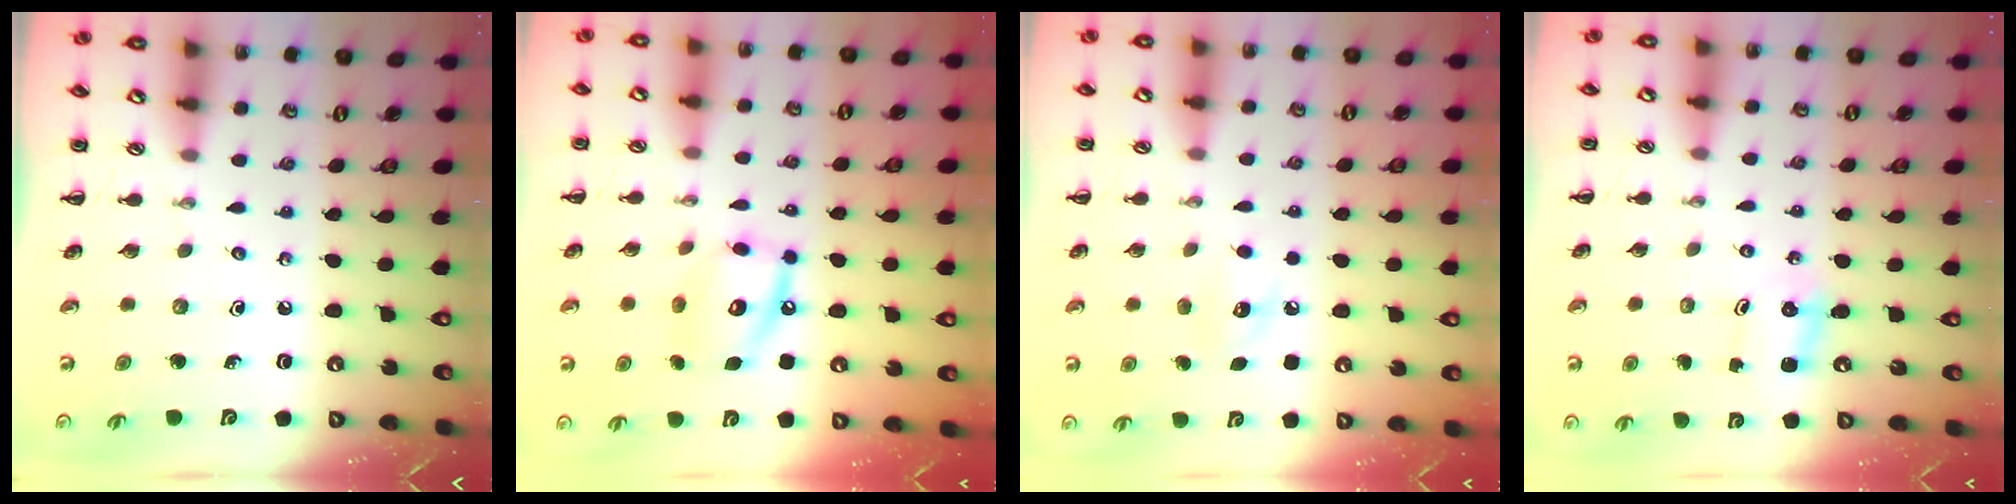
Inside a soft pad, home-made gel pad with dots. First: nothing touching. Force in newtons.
{"total": 12.1, "press": 12.0, "slide": 1.4}
{"total": 6.8, "press": 6.5, "slide": 1.7}
{"total": 2.2, "press": 2.1, "slide": 0.8}